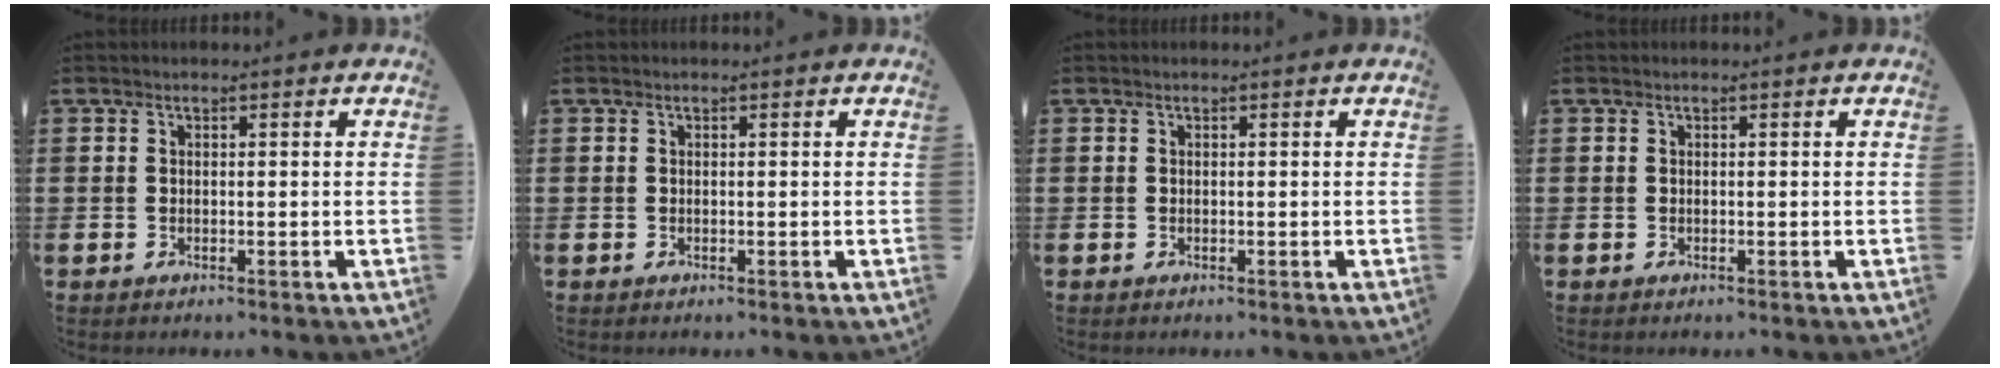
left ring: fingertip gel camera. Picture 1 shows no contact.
{"total": 0.0}
{"total": 0.0}
{"total": 0.0}